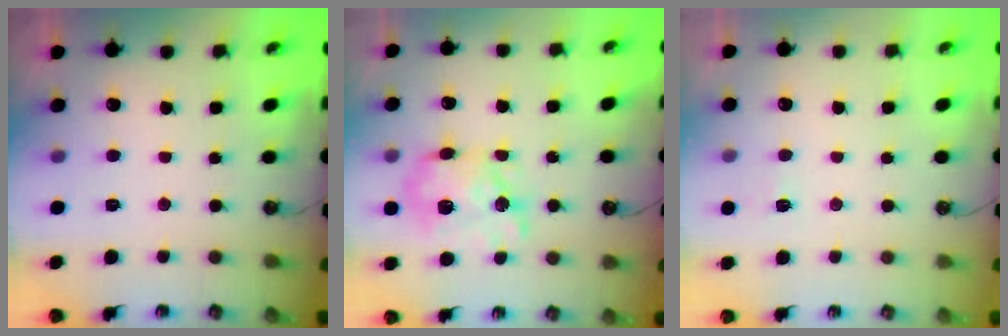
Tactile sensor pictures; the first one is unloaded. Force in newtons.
{"total": 11.2, "press": 11.2, "slide": 0.4}
{"total": 2.3, "press": 2.3, "slide": 0.3}